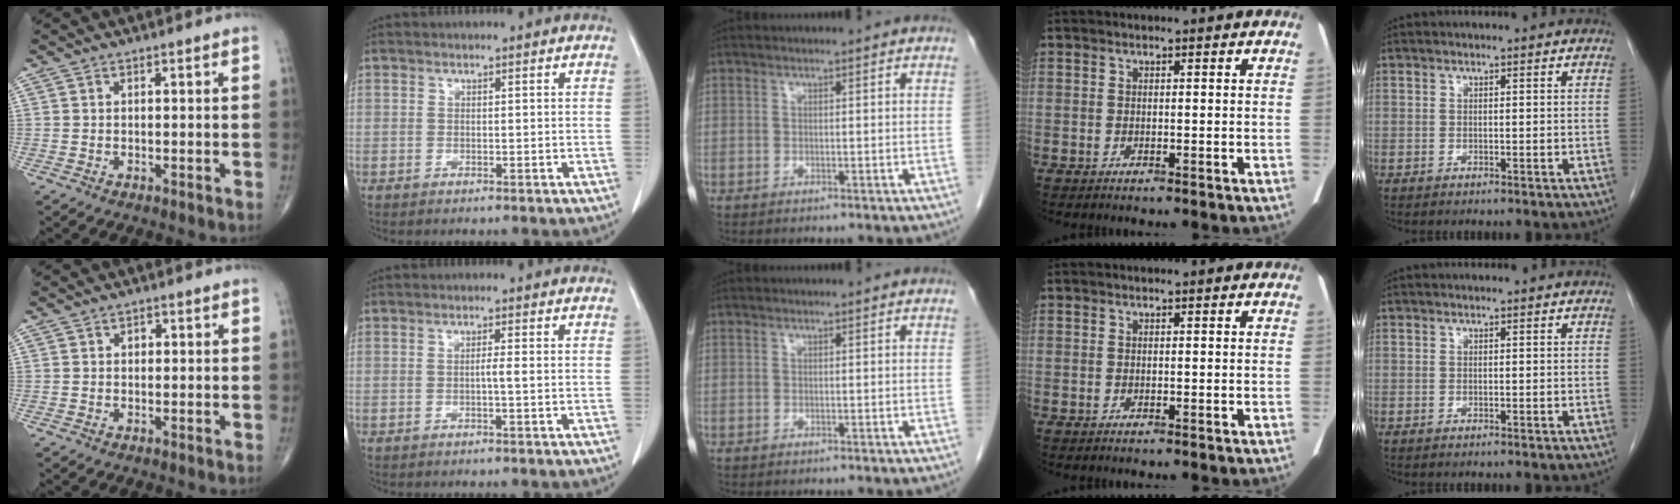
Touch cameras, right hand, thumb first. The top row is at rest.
{"thumb": {"total": 1.0, "force": [0.2, 0.9, 0.6], "torque": [-0.003, 0.001, 0.001]}, "index": {"total": 1.1, "force": [-0.2, -0.2, 1.1], "torque": [-0.019, 0.001, -0.004]}}